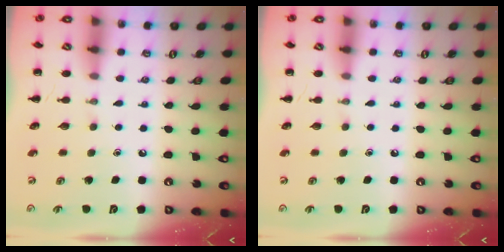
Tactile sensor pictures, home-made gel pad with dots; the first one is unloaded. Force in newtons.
{"total": 0.0}